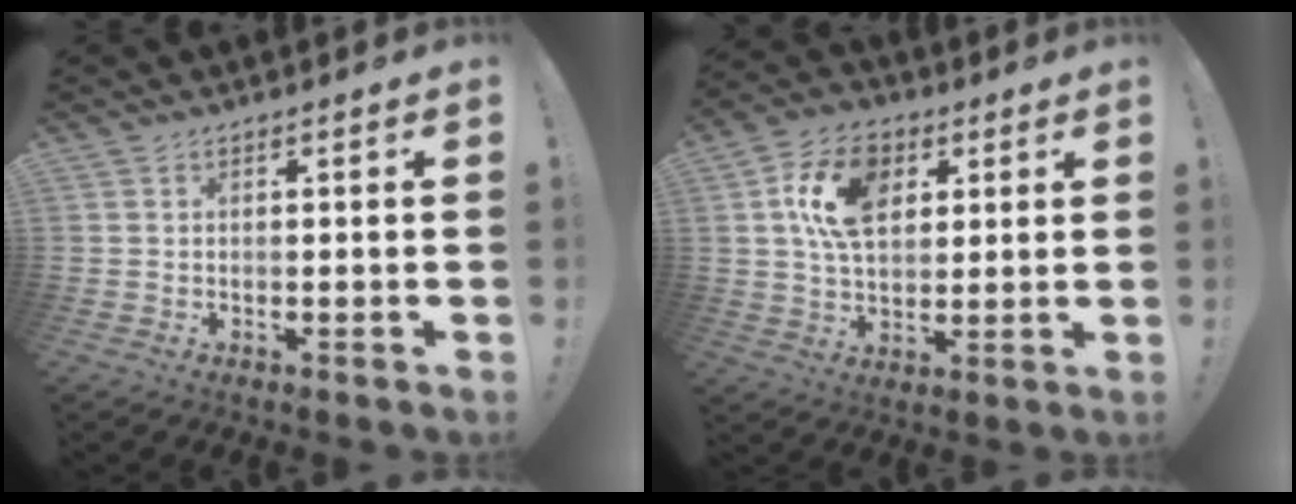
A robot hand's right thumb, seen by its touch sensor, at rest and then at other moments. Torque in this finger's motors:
{"motor_torque": [0.79, 0.80, 0.42, -0.06, 0.21]}